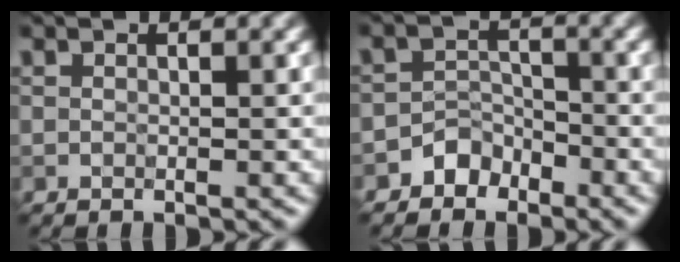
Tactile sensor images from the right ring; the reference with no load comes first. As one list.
[{"total": 2.3, "force": [-1.7, 1.5, 0.3], "torque": [0.008, 0.011, -0.032]}]